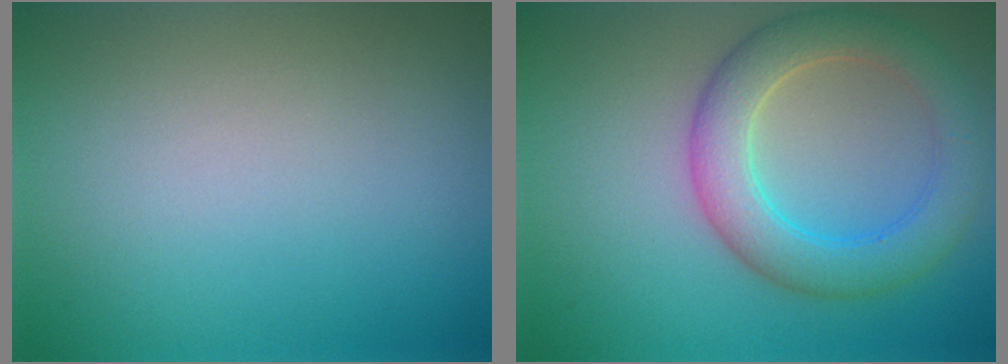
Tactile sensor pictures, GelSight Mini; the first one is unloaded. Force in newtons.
{"total": 5.4, "press": 5.4, "slide": 0.2}